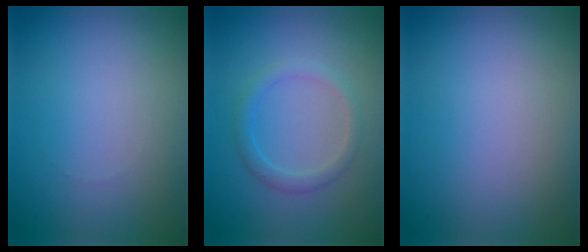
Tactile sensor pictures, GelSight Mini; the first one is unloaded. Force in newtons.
{"total": 1.9, "press": 1.9, "slide": 0.2}
{"total": 0.0}